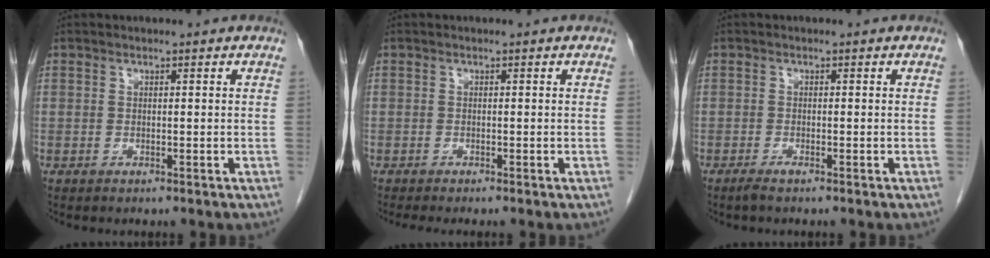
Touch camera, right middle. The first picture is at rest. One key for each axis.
{"total": 1.9, "fx": -1.6, "fy": -0.2, "fz": 1.0, "tx": -0.013, "ty": -0.002, "tz": -0.024}
{"total": 1.3, "fx": -1.0, "fy": 0.0, "fz": 0.8, "tx": -0.023, "ty": -0.004, "tz": -0.020}